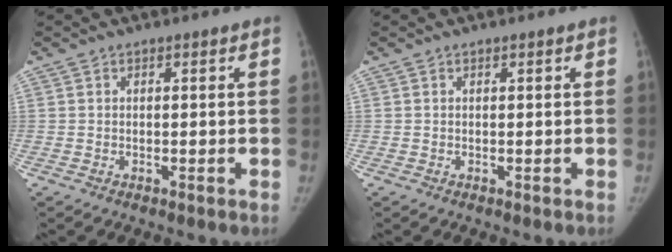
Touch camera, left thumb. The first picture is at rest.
{"total": 0.0}